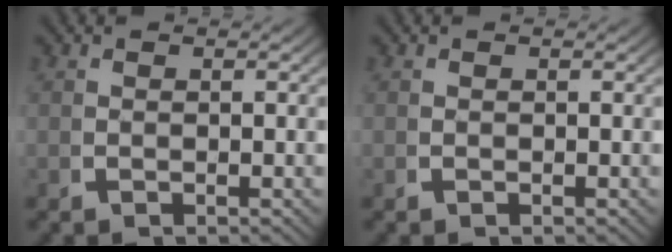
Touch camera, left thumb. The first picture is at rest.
{"total": 0.0}